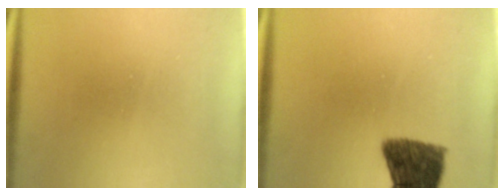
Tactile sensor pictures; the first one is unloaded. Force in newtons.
{"total": 10.2}